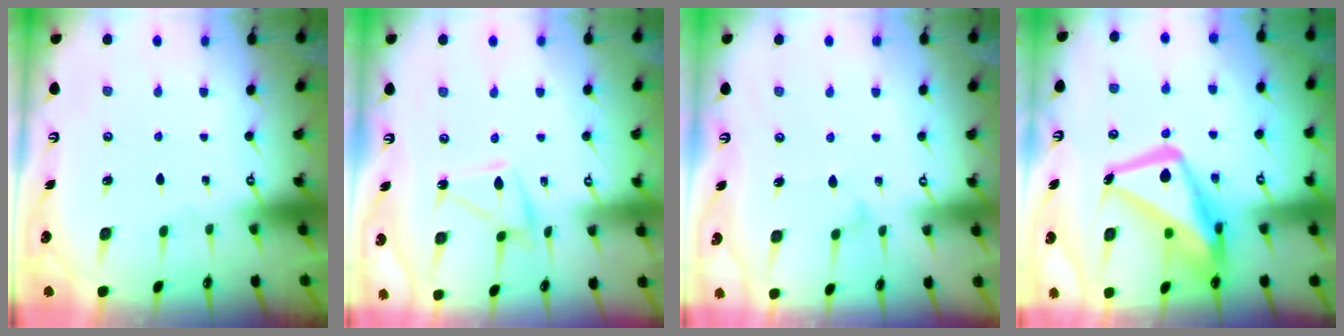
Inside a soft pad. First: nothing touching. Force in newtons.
{"total": 8.1, "press": 8.1, "slide": 0.3}
{"total": 8.0, "press": 8.0, "slide": 0.5}
{"total": 18.3, "press": 18.3, "slide": 1.6}